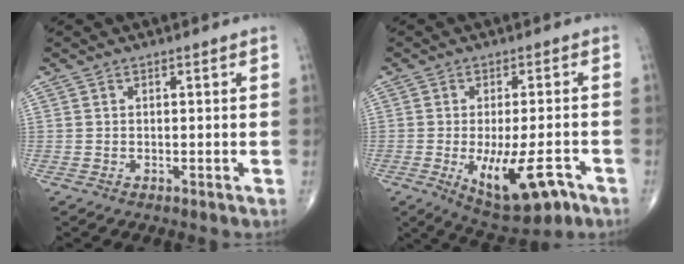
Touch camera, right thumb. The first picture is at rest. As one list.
[{"total": 12.3, "force": [-4.7, 4.8, 10.3], "torque": [-0.155, 0.005, -0.060]}]